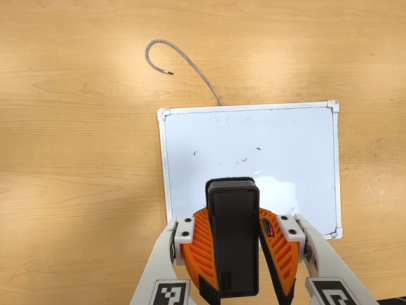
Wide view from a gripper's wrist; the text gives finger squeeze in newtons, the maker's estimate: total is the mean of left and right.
{"total": 9.3, "left": 9.7, "right": 8.8}